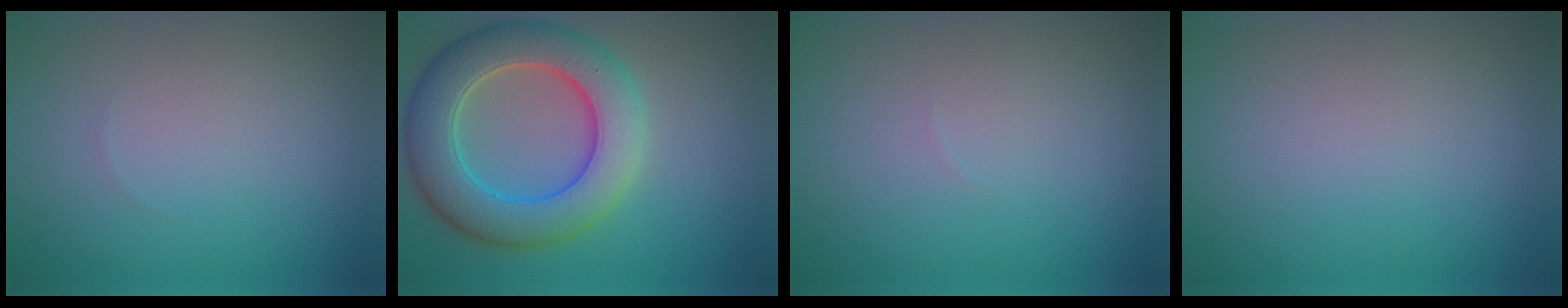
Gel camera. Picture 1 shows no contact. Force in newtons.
{"total": 8.4, "press": 8.4, "slide": 0.4}
{"total": 0.0}
{"total": 0.0}